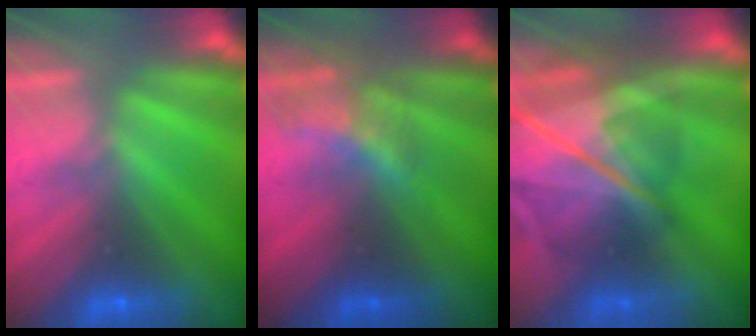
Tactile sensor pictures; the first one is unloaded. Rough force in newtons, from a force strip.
{"total": 2.1}
{"total": 7.8}